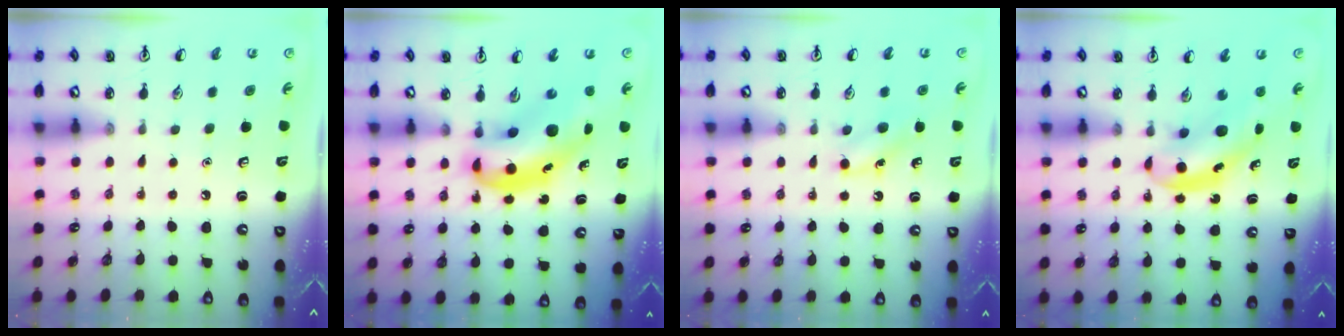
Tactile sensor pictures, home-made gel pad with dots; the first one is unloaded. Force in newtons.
{"total": 10.1, "press": 9.7, "slide": 3.0}
{"total": 6.9, "press": 6.7, "slide": 1.8}
{"total": 5.5, "press": 5.5, "slide": 0.7}